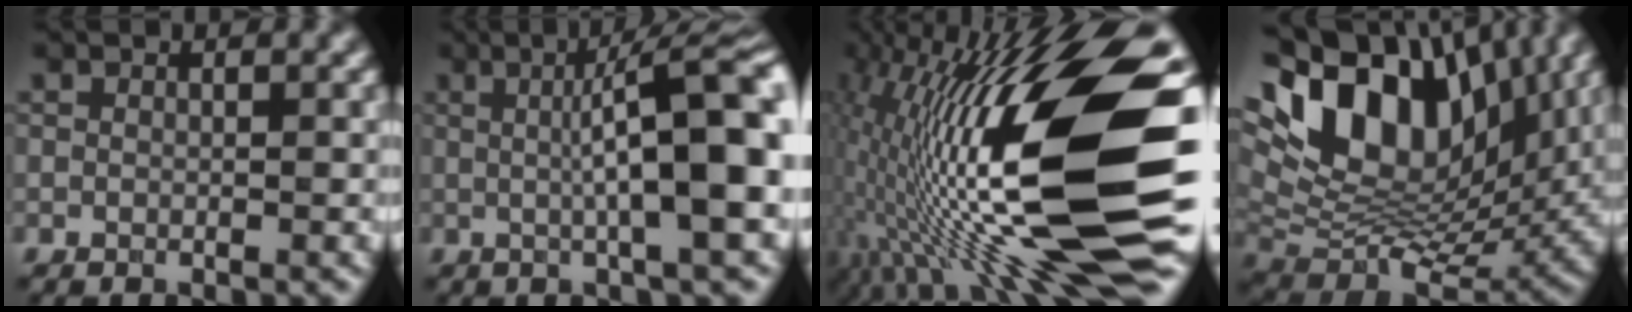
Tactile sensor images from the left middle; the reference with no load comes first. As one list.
[{"total": 9.9, "force": [0.7, 2.0, 9.7], "torque": [-0.120, 0.015, 0.007]}, {"total": 17.3, "force": [0.2, 4.8, 16.6], "torque": [-0.296, 0.019, 0.007]}, {"total": 13.6, "force": [4.7, 7.9, 10.0], "torque": [-0.178, 0.018, 0.083]}]